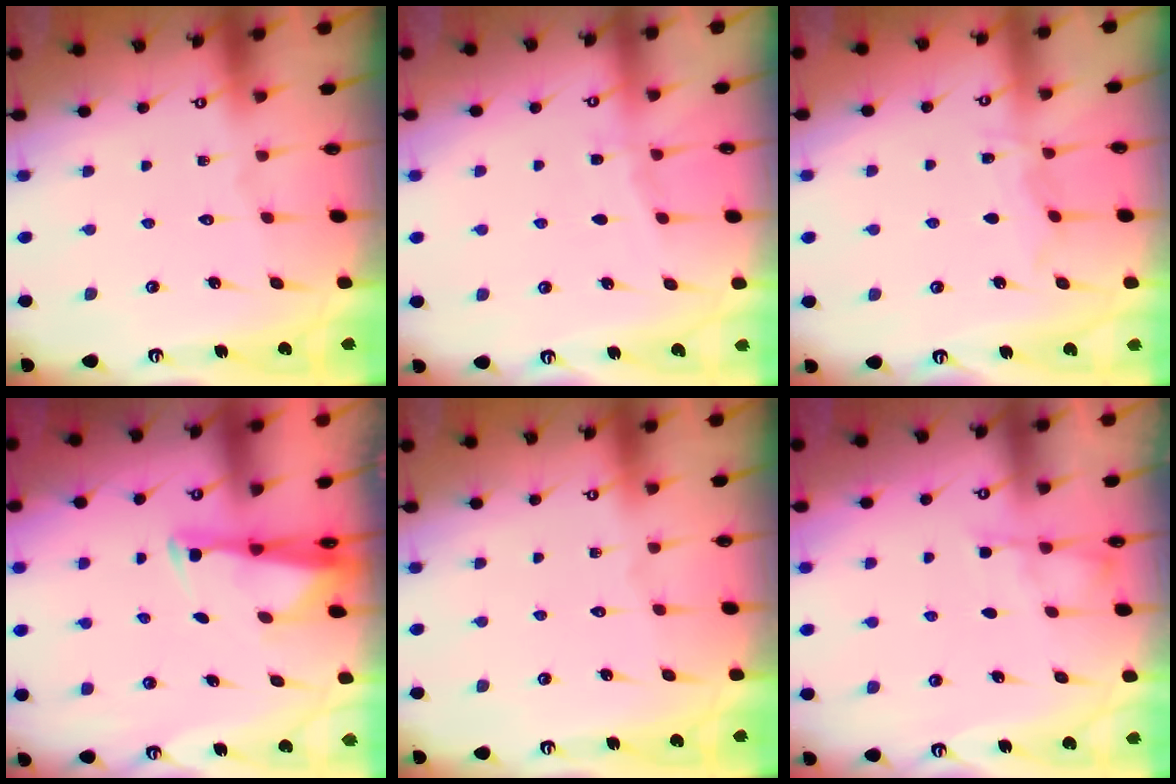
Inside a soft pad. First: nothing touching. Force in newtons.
{"total": 4.0, "press": 4.0, "slide": 0.5}
{"total": 4.9, "press": 4.9, "slide": 0.5}
{"total": 2.7, "press": 2.6, "slide": 0.7}
{"total": 0.0}
{"total": 3.1, "press": 3.1, "slide": 0.4}